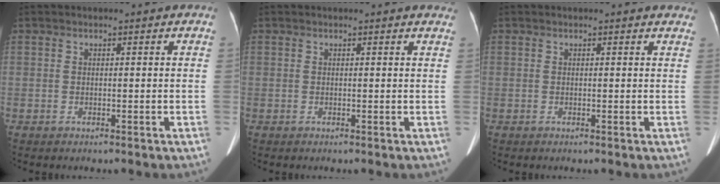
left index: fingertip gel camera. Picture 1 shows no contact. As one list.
[{"total": 3.1, "force": [3.0, 0.5, 0.6], "torque": [-0.008, -0.006, 0.011]}, {"total": 3.1, "force": [3.0, 0.9, 0.5], "torque": [0.000, -0.005, 0.011]}]